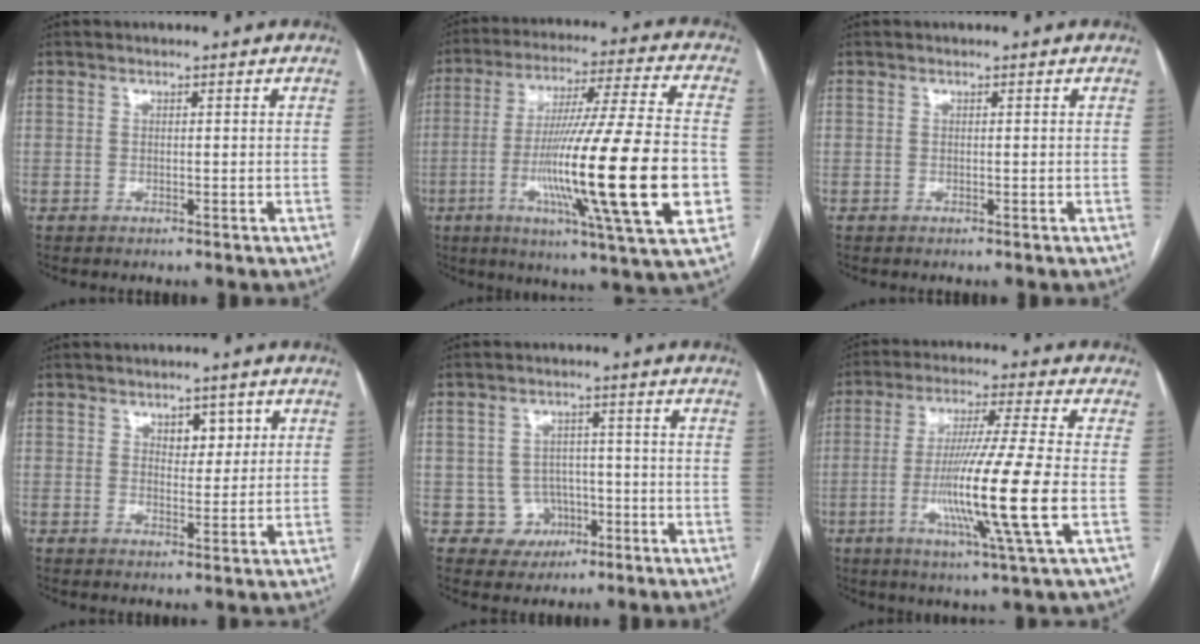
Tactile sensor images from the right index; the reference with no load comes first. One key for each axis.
{"total": 25.8, "fx": -5.4, "fy": 0.7, "fz": 25.2, "tx": -0.392, "ty": -0.023, "tz": -0.095}
{"total": 0.0}
{"total": 3.6, "fx": 1.6, "fy": 2.1, "fz": 2.5, "tx": -0.030, "ty": 0.002, "tz": 0.024}
{"total": 5.3, "fx": -1.8, "fy": 5.0, "fz": 0.2, "tx": 0.009, "ty": 0.017, "tz": -0.019}
{"total": 15.2, "fx": -3.3, "fy": -1.5, "fz": 14.8, "tx": -0.280, "ty": -0.023, "tz": -0.067}